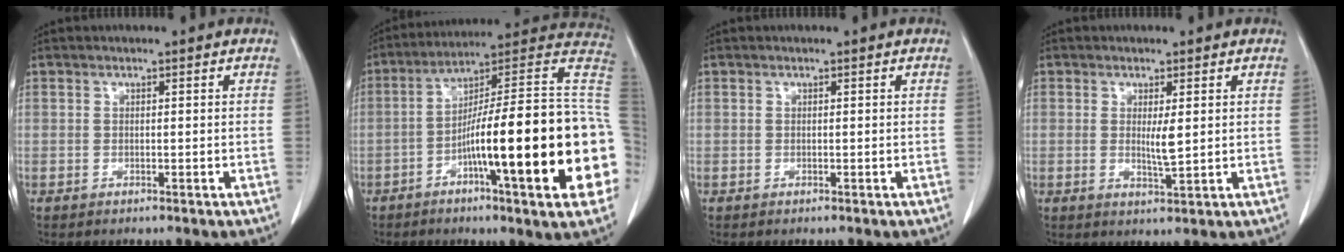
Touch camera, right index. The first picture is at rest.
{"total": 27.4, "force": [-5.2, 1.5, 26.9], "torque": [-0.287, 0.015, -0.087]}
{"total": 0.0}
{"total": 2.8, "force": [0.6, 0.3, 2.7], "torque": [-0.047, -0.007, 0.016]}